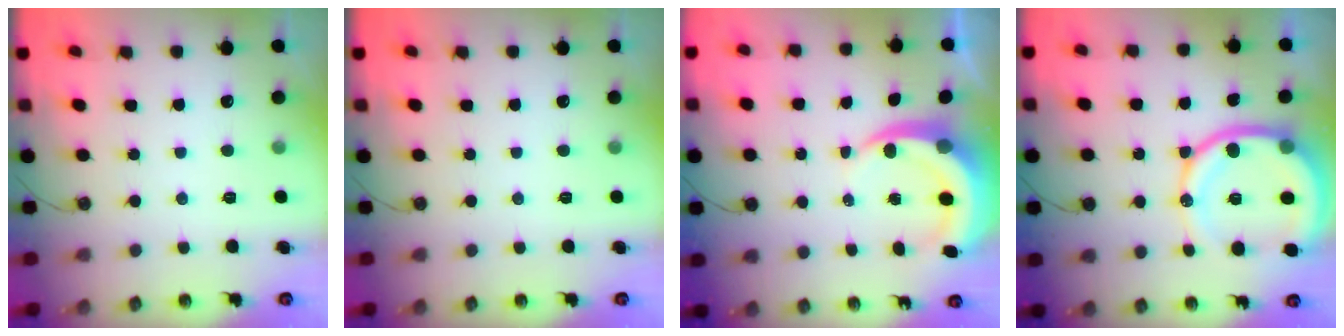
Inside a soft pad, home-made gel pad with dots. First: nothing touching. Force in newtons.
{"total": 0.0}
{"total": 7.7, "press": 7.6, "slide": 1.1}
{"total": 16.9, "press": 16.8, "slide": 1.8}